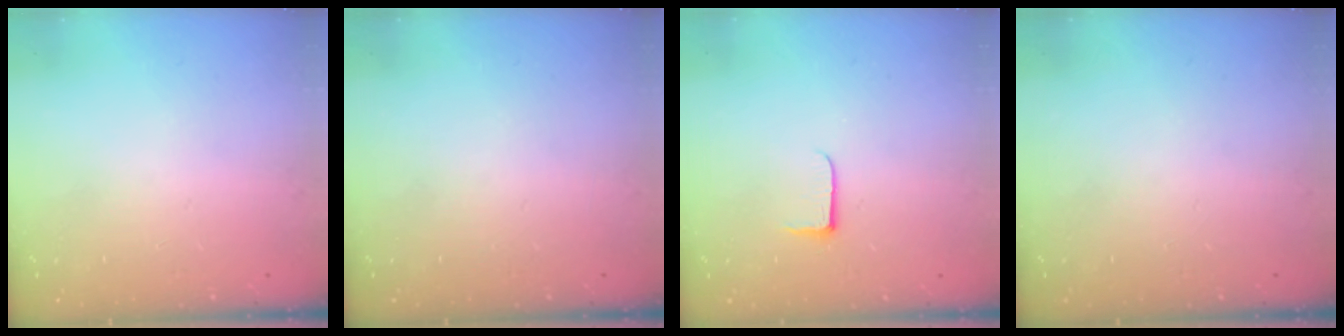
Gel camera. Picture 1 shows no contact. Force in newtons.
{"total": 0.0}
{"total": 5.0, "press": 5.0, "slide": 0.5}
{"total": 0.0}